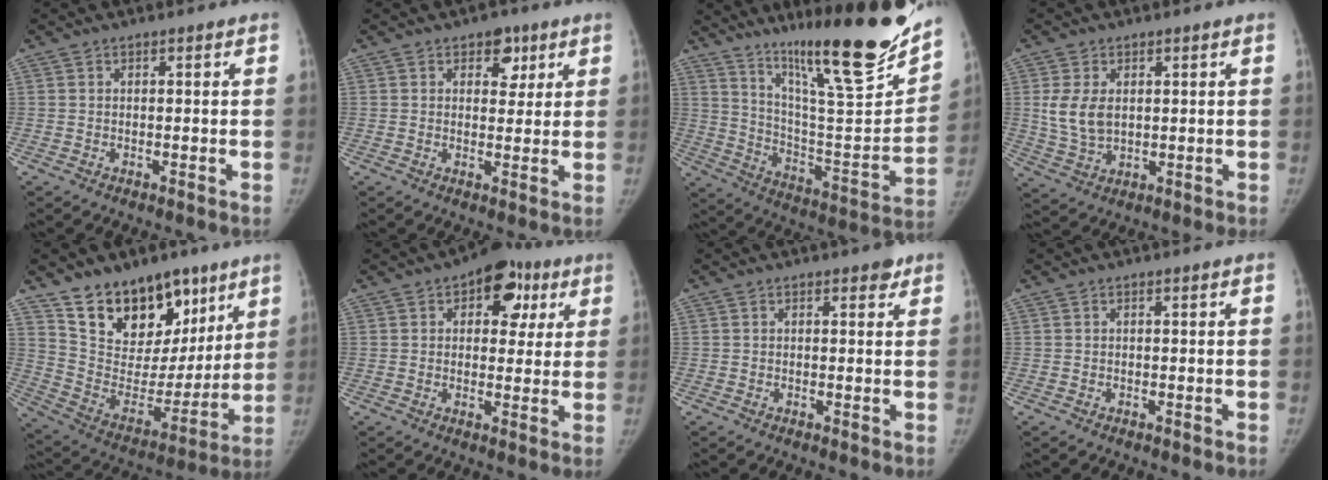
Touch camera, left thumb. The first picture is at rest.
{"total": 5.0, "force": [2.6, 3.4, 2.5], "torque": [0.002, -0.010, 0.033]}
{"total": 26.4, "force": [19.5, 3.1, 17.4], "torque": [-0.244, -0.110, 0.318]}
{"total": 7.1, "force": [1.3, 4.7, 5.1], "torque": [-0.092, -0.006, 0.036]}
{"total": 21.0, "force": [13.8, 12.9, 9.3], "torque": [-0.089, -0.070, 0.238]}
{"total": 10.8, "force": [4.6, 6.8, 7.0], "torque": [-0.037, 0.000, 0.054]}
{"total": 1.6, "force": [1.1, 0.9, 0.7], "torque": [0.003, -0.004, 0.010]}
{"total": 0.0}